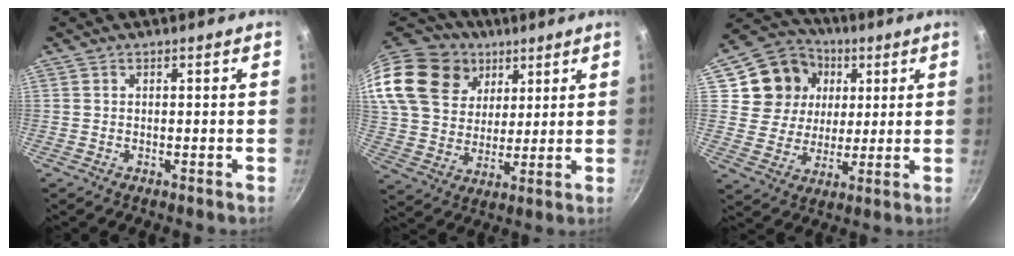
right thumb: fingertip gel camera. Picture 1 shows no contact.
{"total": 24.9, "force": [12.6, 18.2, 11.5], "torque": [-0.237, 0.001, 0.238]}
{"total": 14.4, "force": [4.4, 12.6, 5.4], "torque": [-0.078, 0.003, 0.075]}